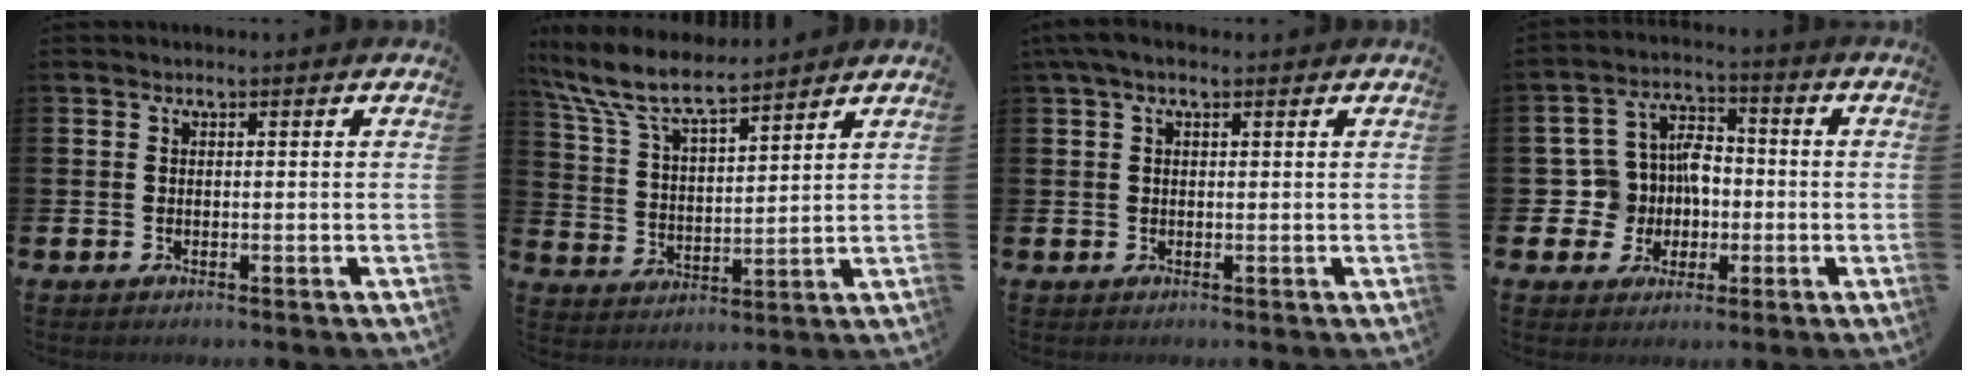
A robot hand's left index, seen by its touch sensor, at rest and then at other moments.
{"total": 8.8, "force": [8.0, 1.6, 3.4], "torque": [-0.100, -0.044, 0.143]}
{"total": 2.4, "force": [1.4, 0.9, 1.7], "torque": [-0.032, 0.006, 0.024]}
{"total": 7.4, "force": [0.1, 6.7, 3.0], "torque": [-0.092, 0.000, -0.002]}